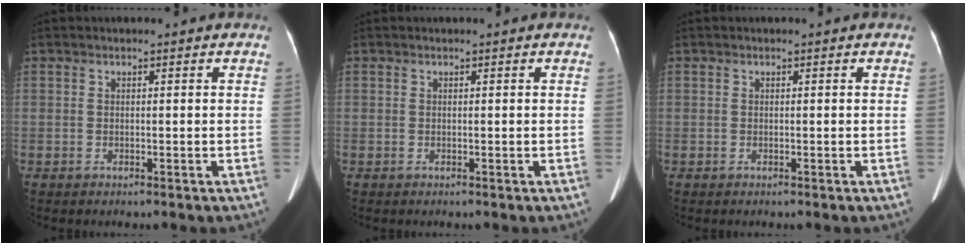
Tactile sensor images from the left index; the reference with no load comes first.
{"total": 0.0}
{"total": 0.0}